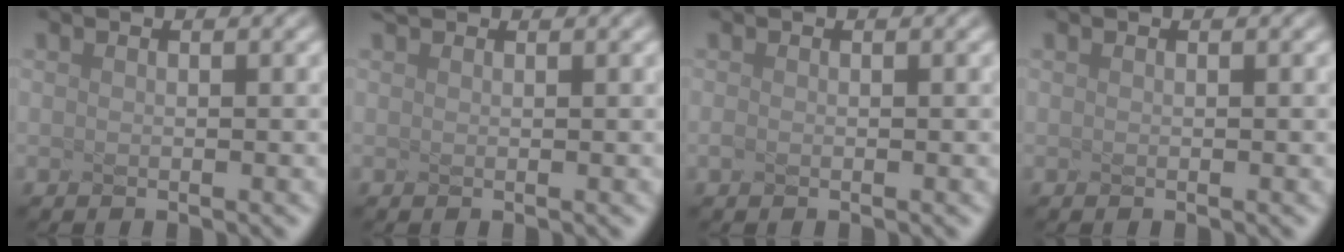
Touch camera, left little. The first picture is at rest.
{"total": 0.8, "force": [0.7, -0.3, -0.2], "torque": [-0.005, 0.001, 0.018]}
{"total": 0.6, "force": [-0.4, -0.3, -0.3], "torque": [-0.008, -0.007, -0.001]}
{"total": 0.0}